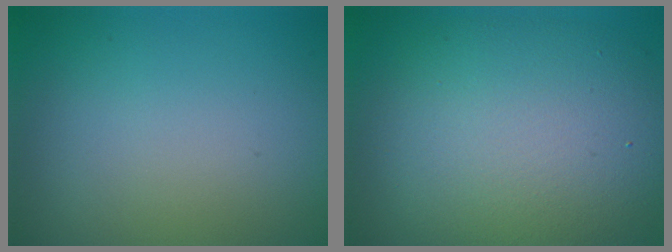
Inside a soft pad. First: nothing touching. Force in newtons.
{"total": 10.4, "press": 10.3, "slide": 1.1}